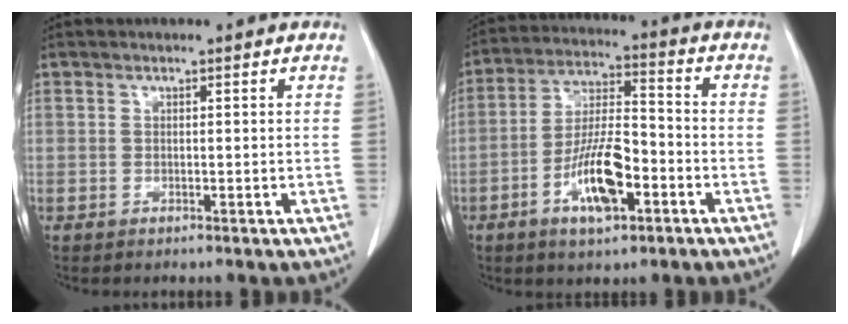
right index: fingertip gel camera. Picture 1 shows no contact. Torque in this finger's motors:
{"motor_torque": [1.10, -0.97, 0.30, 0.07]}